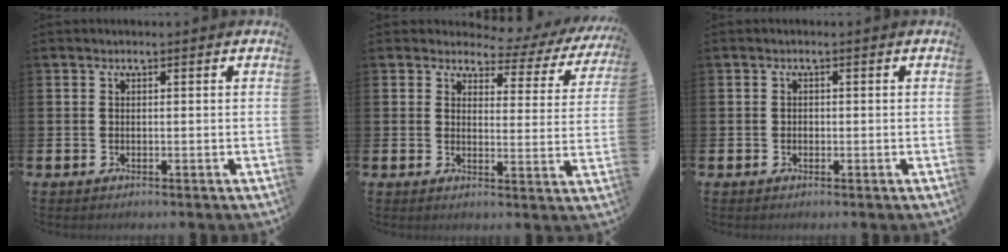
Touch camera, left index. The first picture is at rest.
{"total": 3.1, "force": [2.4, 1.8, 0.7], "torque": [-0.020, -0.029, 0.029]}
{"total": 0.7, "force": [-0.2, 0.6, 0.2], "torque": [-0.004, 0.004, -0.005]}